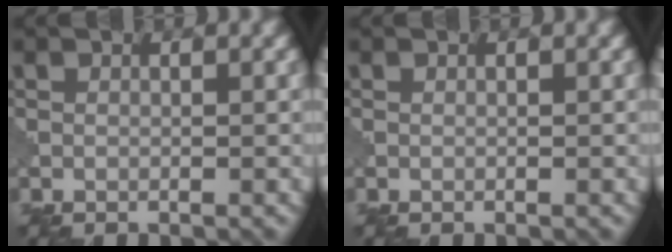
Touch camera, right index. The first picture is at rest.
{"total": 0.0}